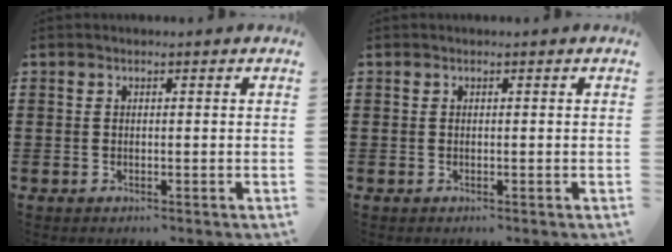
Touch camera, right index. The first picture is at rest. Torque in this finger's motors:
{"motor_torque": [0.21, 0.96, 0.00, 0.00]}